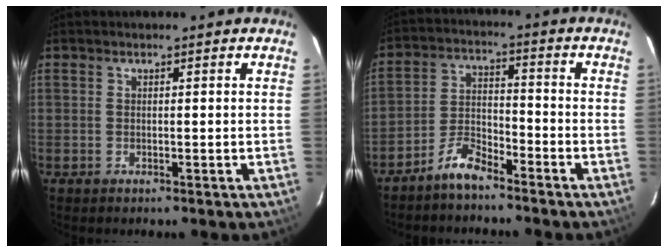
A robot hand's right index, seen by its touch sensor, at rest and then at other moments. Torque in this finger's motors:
{"motor_torque": [0.56, -0.45, 0.04, 0.01]}